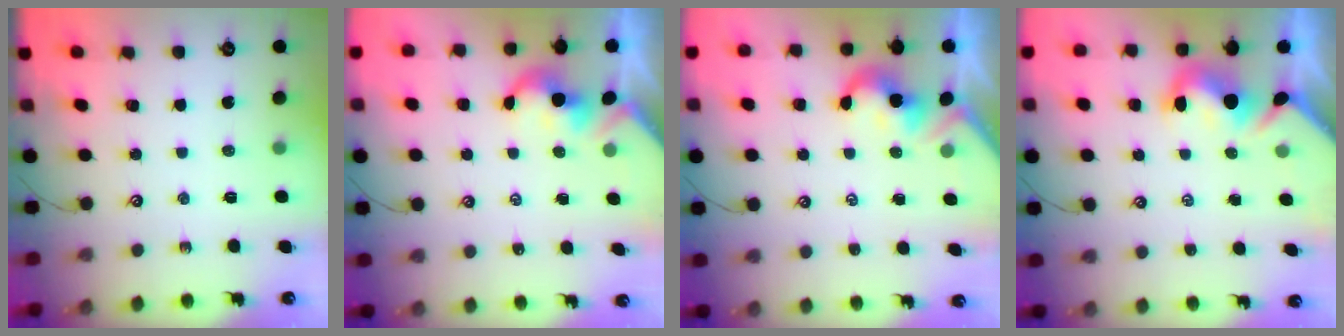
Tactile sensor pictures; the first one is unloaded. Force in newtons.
{"total": 2.1, "press": 2.1, "slide": 0.2}
{"total": 1.9, "press": 1.8, "slide": 0.6}
{"total": 3.5, "press": 3.4, "slide": 0.9}